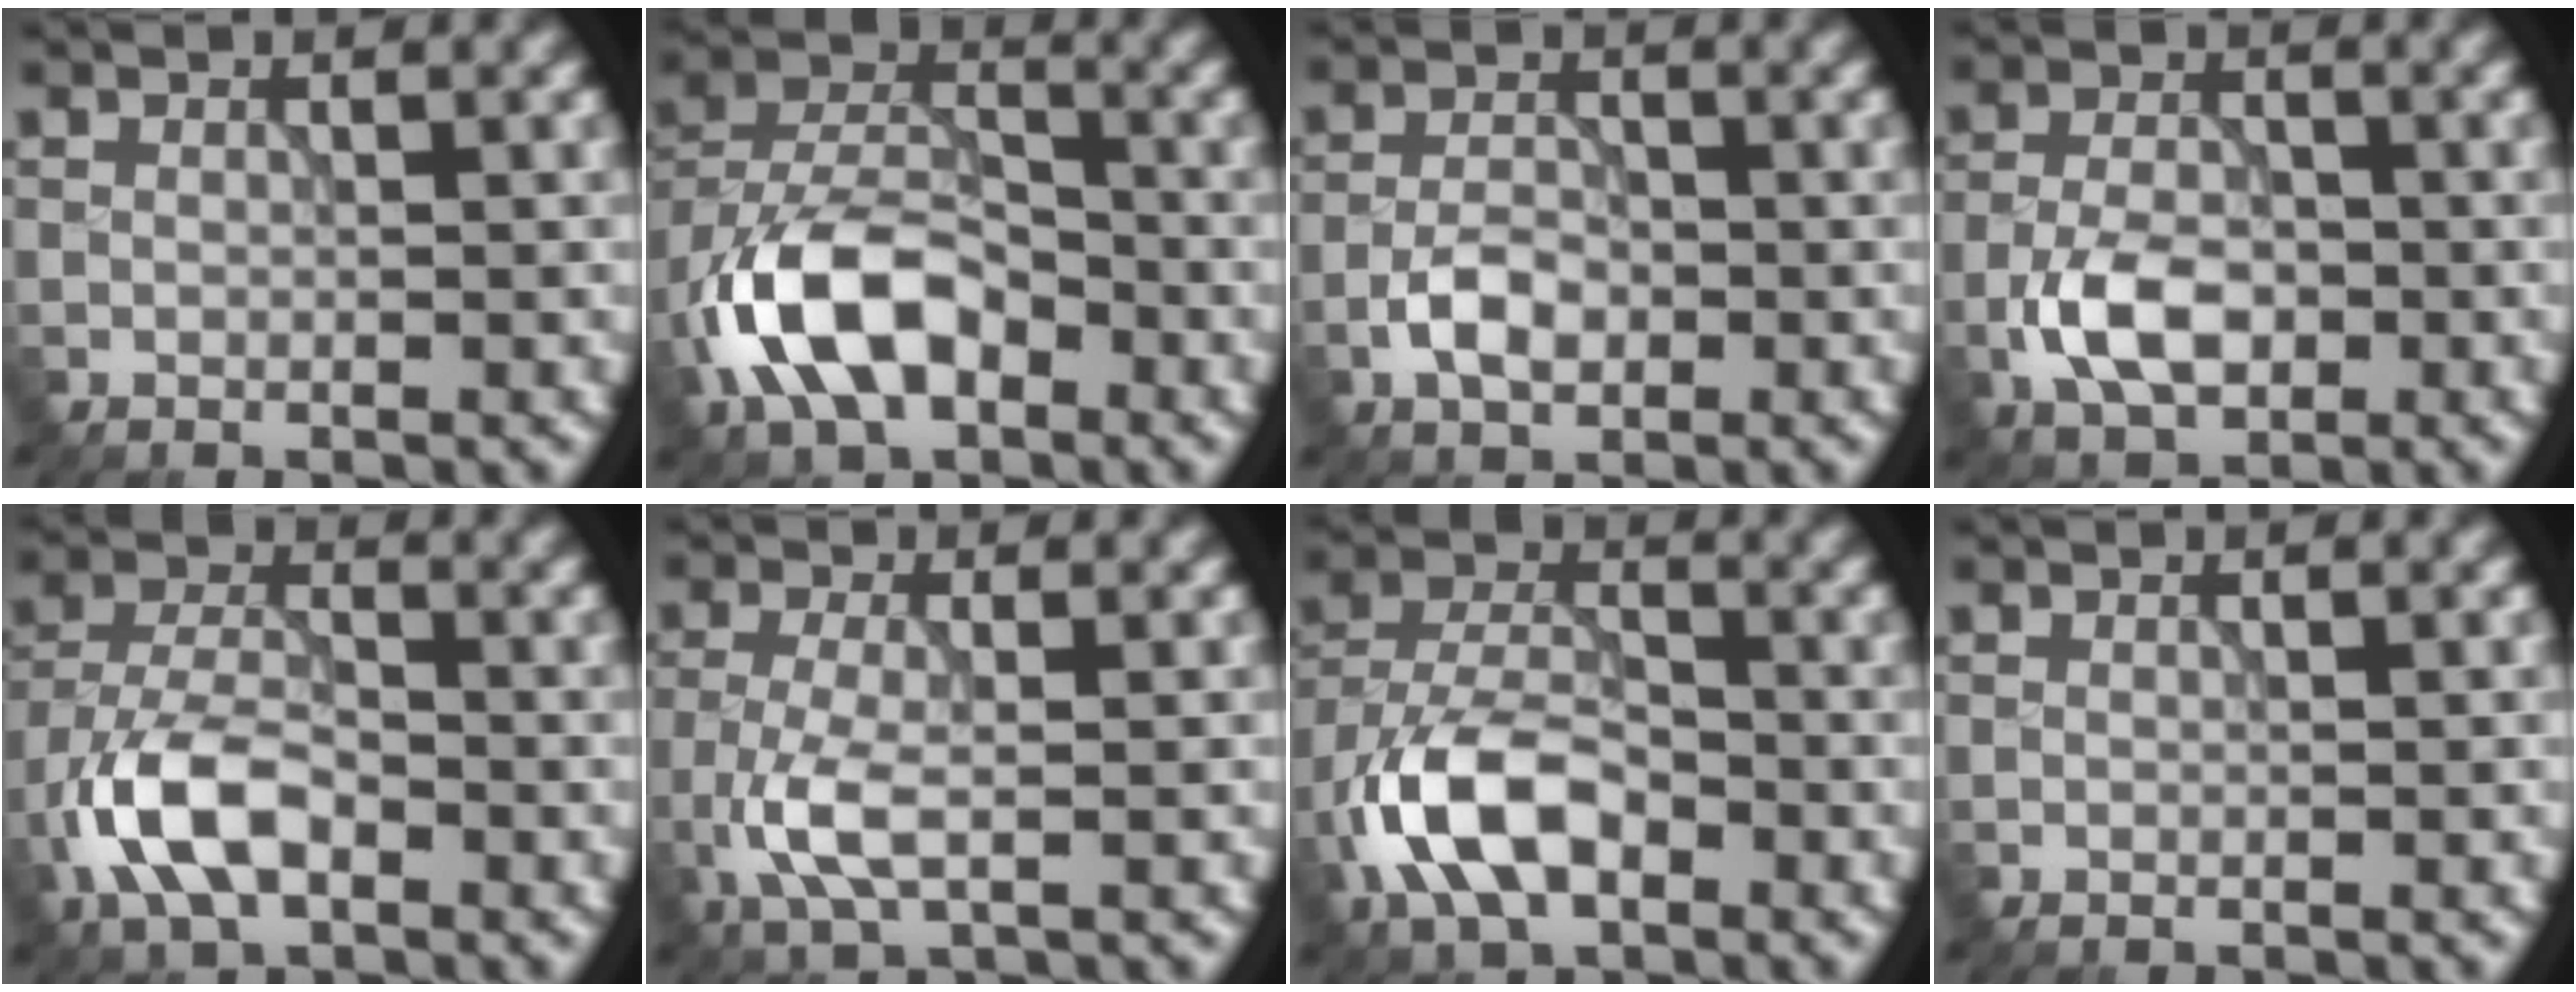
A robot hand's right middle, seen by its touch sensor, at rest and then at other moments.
{"total": 8.6, "force": [-3.8, 4.9, 6.0], "torque": [-0.121, 0.009, -0.079]}
{"total": 3.3, "force": [-1.3, 1.9, 2.4], "torque": [-0.042, 0.004, -0.028]}
{"total": 4.9, "force": [-1.8, 2.9, 3.5], "torque": [-0.068, 0.002, -0.039]}
{"total": 6.8, "force": [-3.1, 3.5, 4.9], "torque": [-0.102, 0.004, -0.070]}
{"total": 3.9, "force": [-1.3, 1.4, 3.4], "torque": [-0.083, -0.002, -0.032]}
{"total": 7.7, "force": [-3.4, 4.2, 5.5], "torque": [-0.115, 0.004, -0.074]}
{"total": 0.0}